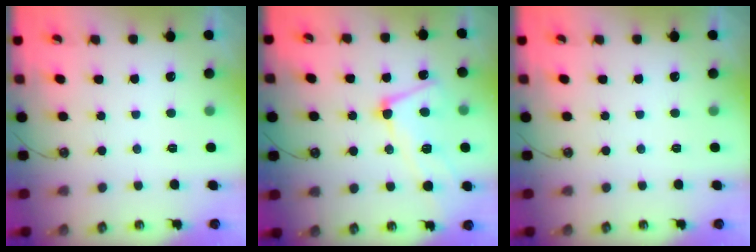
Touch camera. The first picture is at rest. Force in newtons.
{"total": 5.7, "press": 5.6, "slide": 1.4}
{"total": 0.0}